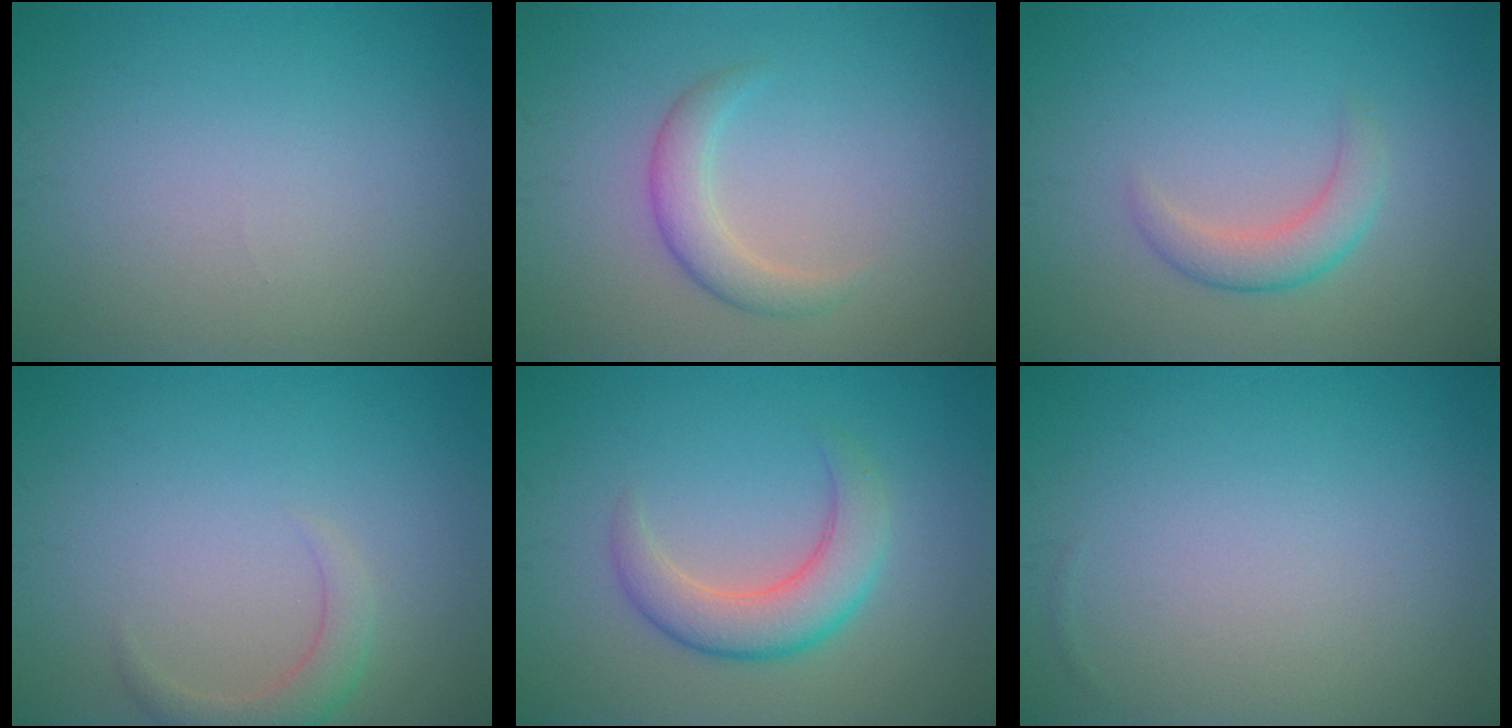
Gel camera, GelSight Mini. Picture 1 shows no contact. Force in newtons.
{"total": 2.4, "press": 2.4, "slide": 0.2}
{"total": 2.6, "press": 2.5, "slide": 0.3}
{"total": 2.2, "press": 2.2, "slide": 0.2}
{"total": 4.4, "press": 4.3, "slide": 0.5}
{"total": 0.0}